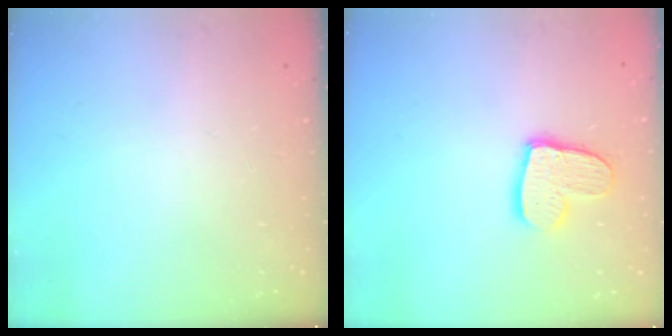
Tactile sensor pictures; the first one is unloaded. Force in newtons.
{"total": 12.2, "press": 12.2, "slide": 1.0}